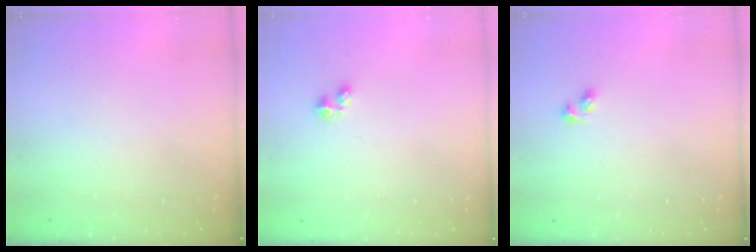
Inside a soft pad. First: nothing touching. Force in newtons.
{"total": 2.4, "press": 2.4, "slide": 0.5}
{"total": 2.7, "press": 2.5, "slide": 1.2}